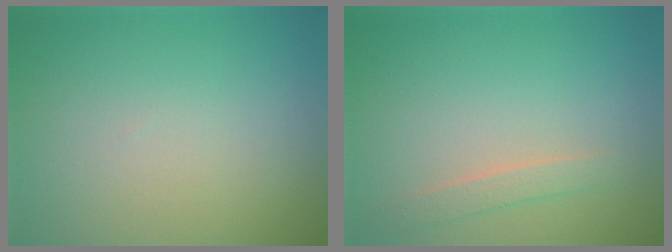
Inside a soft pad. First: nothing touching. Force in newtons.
{"total": 1.3, "press": 1.3, "slide": 0.1}